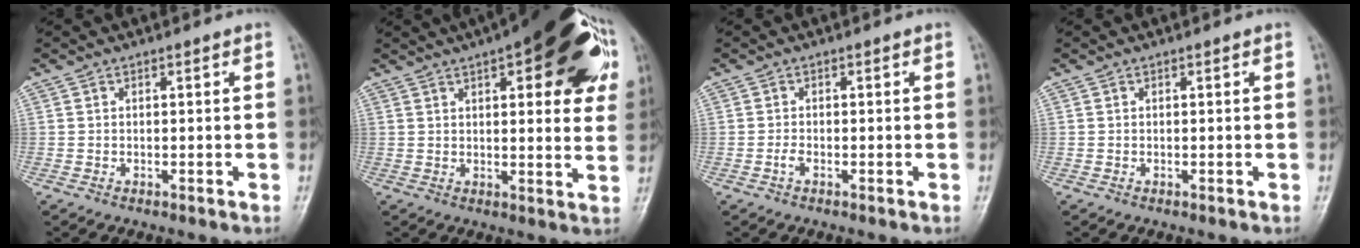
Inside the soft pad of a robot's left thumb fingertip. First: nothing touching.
{"total": 24.1, "force": [10.4, 8.5, 19.9], "torque": [-0.240, 0.007, 0.134]}
{"total": 1.1, "force": [-0.5, 0.6, 0.9], "torque": [-0.016, 0.001, -0.012]}
{"total": 0.0}